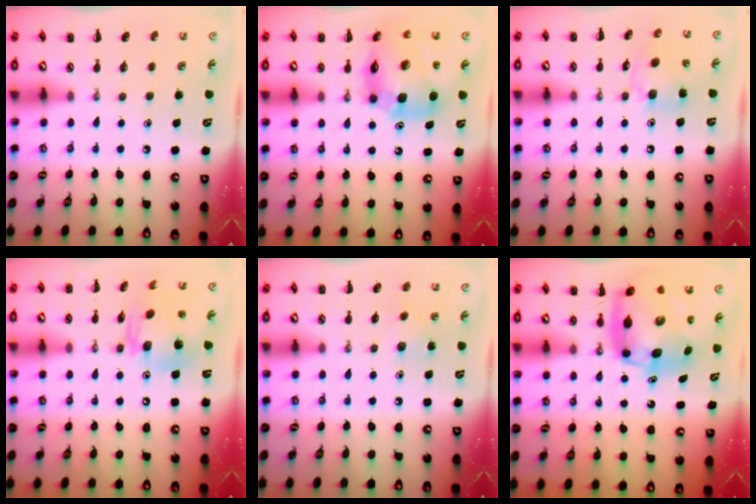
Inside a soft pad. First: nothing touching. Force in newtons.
{"total": 15.0, "press": 14.4, "slide": 4.0}
{"total": 11.5, "press": 11.2, "slide": 2.4}
{"total": 13.9, "press": 13.2, "slide": 4.2}
{"total": 5.9, "press": 5.7, "slide": 1.4}
{"total": 9.1, "press": 8.8, "slide": 2.5}